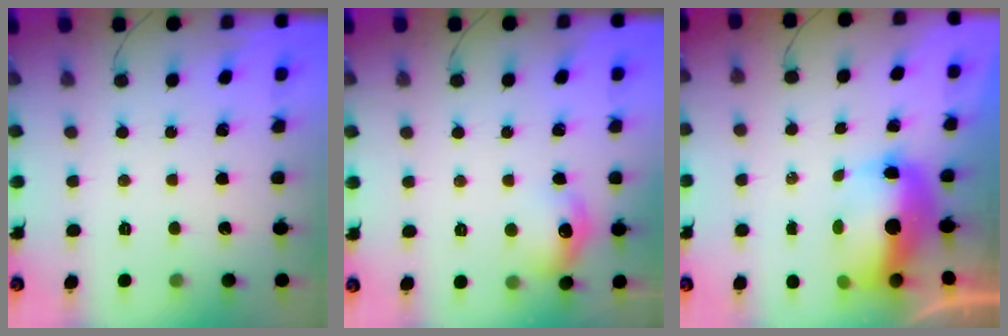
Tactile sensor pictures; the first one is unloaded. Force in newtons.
{"total": 9.9, "press": 9.8, "slide": 1.0}
{"total": 8.7, "press": 8.5, "slide": 1.7}